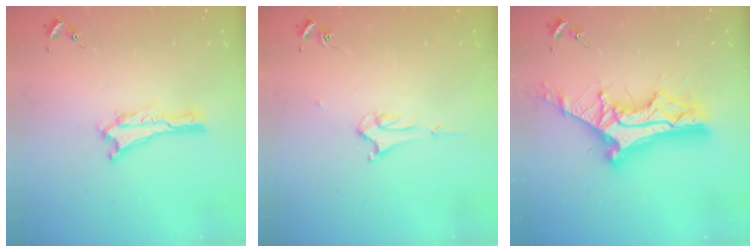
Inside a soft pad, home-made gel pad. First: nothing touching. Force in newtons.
{"total": 2.1, "press": 2.1, "slide": 0.3}
{"total": 12.8, "press": 12.7, "slide": 1.1}